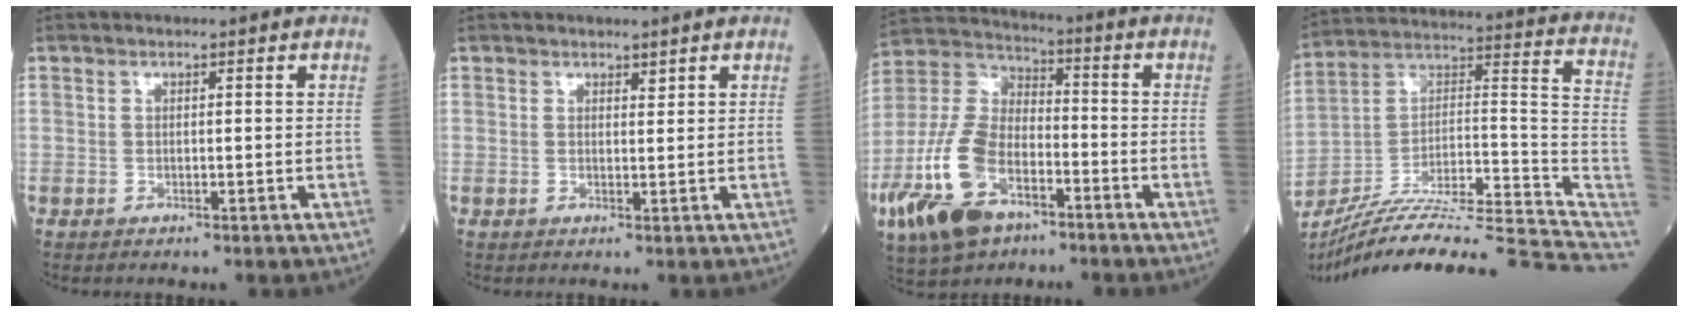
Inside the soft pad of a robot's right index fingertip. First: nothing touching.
{"total": 0.9, "force": [0.8, 0.2, 0.2], "torque": [-0.009, 0.000, 0.015]}
{"total": 15.9, "force": [-7.7, 7.9, 11.4], "torque": [-0.261, -0.005, -0.143]}
{"total": 27.5, "force": [-24.3, 0.8, 12.9], "torque": [-0.137, 0.019, -0.367]}